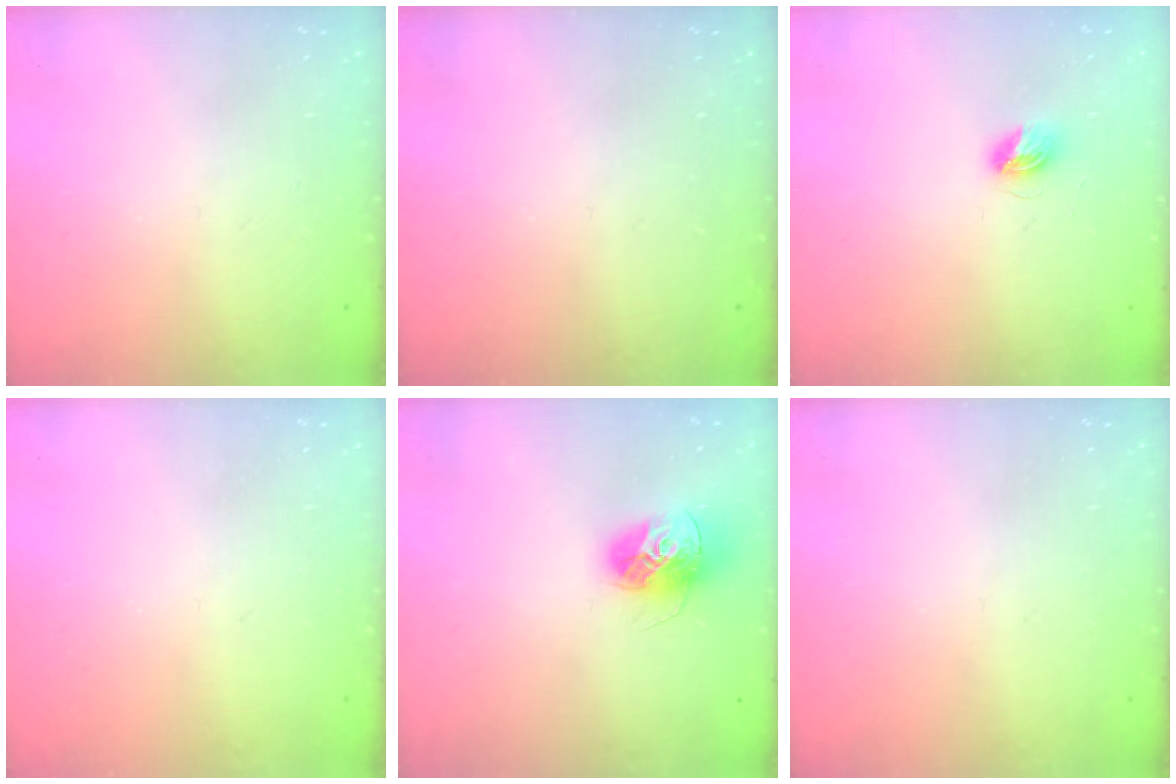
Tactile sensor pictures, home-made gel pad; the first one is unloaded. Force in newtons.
{"total": 0.0}
{"total": 5.6, "press": 5.6, "slide": 0.5}
{"total": 0.0}
{"total": 14.4, "press": 14.4, "slide": 1.3}
{"total": 0.0}